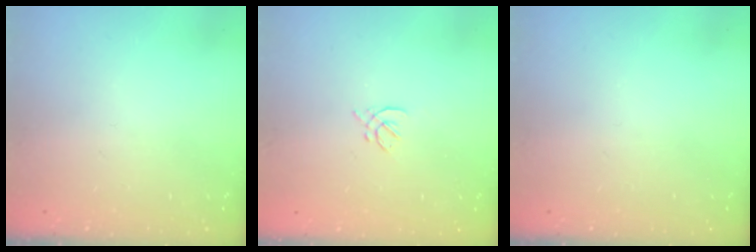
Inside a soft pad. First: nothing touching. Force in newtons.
{"total": 2.1, "press": 2.0, "slide": 0.7}
{"total": 0.0}